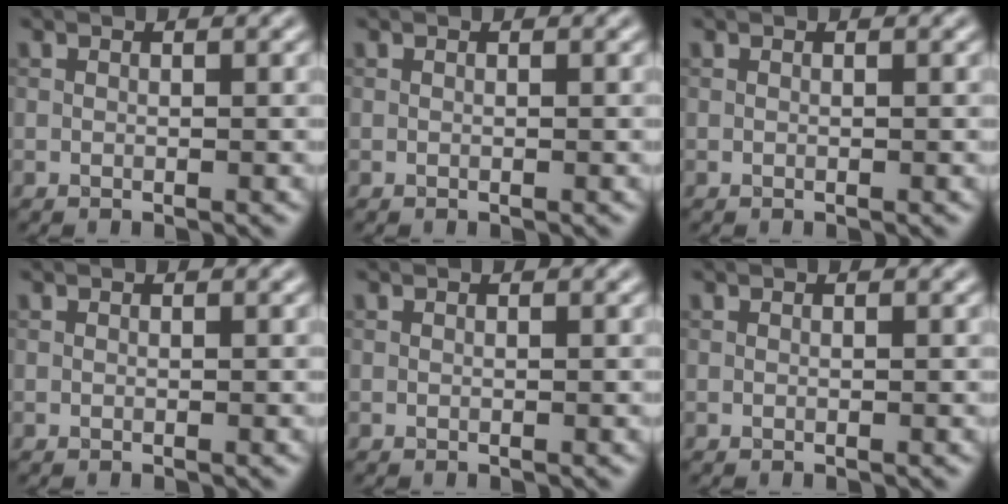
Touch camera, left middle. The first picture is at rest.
{"total": 0.0}
{"total": 0.0}
{"total": 0.0}
{"total": 0.0}
{"total": 0.0}